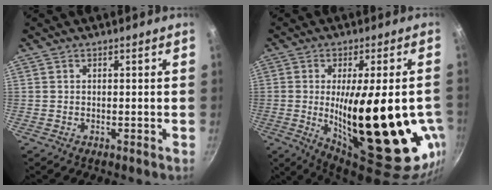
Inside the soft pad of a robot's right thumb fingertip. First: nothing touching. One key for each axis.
{"total": 28.6, "fx": -4.3, "fy": 9.8, "fz": 26.5, "tx": -0.373, "ty": -0.020, "tz": -0.040}